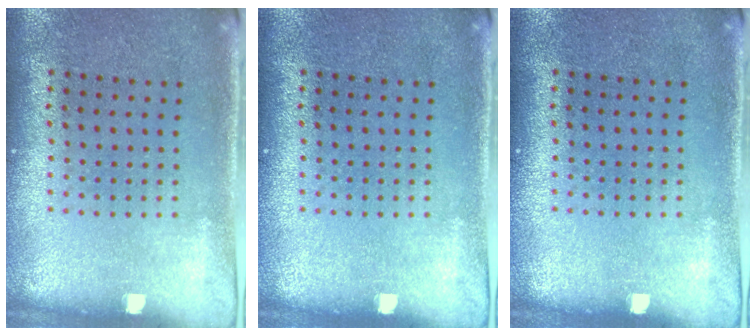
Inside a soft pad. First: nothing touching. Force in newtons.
{"total": 0.0}
{"total": 0.0}